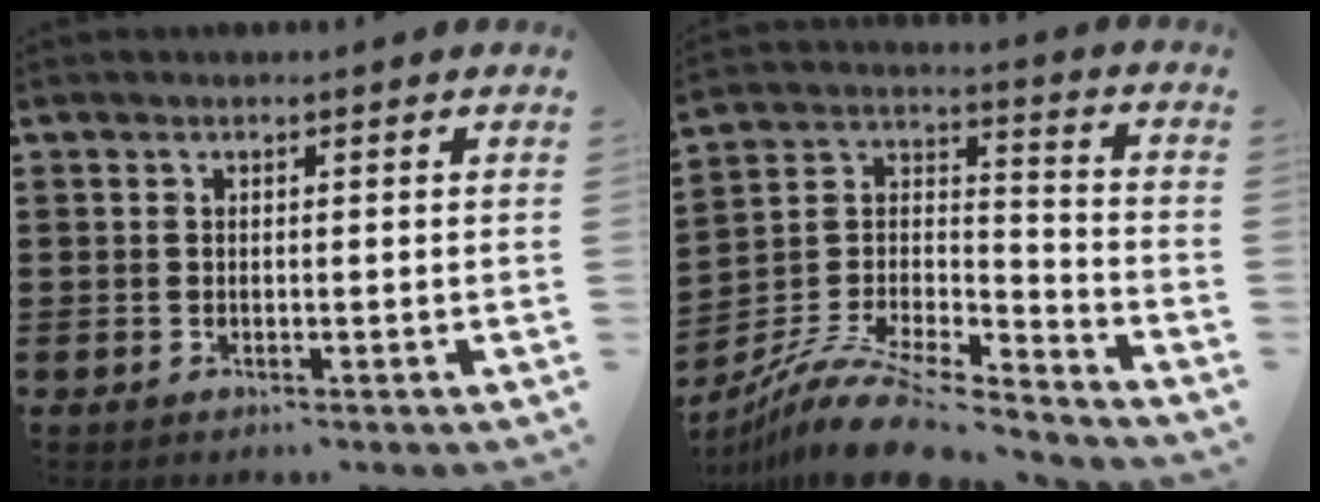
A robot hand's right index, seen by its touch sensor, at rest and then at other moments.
{"total": 11.8, "force": [-9.7, 3.1, 6.0], "torque": [-0.124, 0.023, -0.194]}